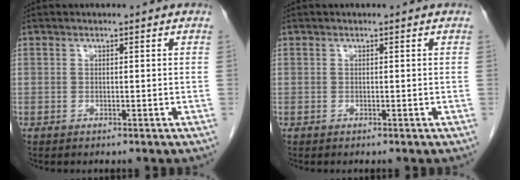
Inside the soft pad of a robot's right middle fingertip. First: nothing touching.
{"total": 0.0}